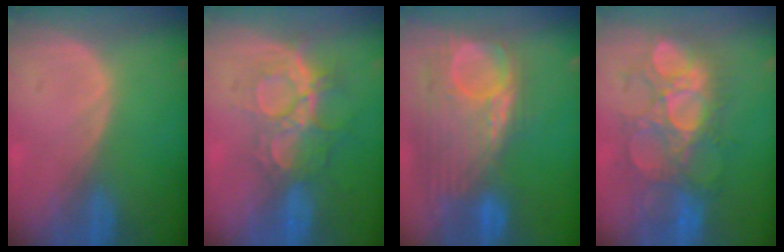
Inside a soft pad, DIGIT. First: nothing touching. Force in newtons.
{"total": 9.4, "press": 8.0, "slide": 5.0}
{"total": 12.4, "press": 10.5, "slide": 6.5}
{"total": 9.9, "press": 9.9, "slide": 1.0}